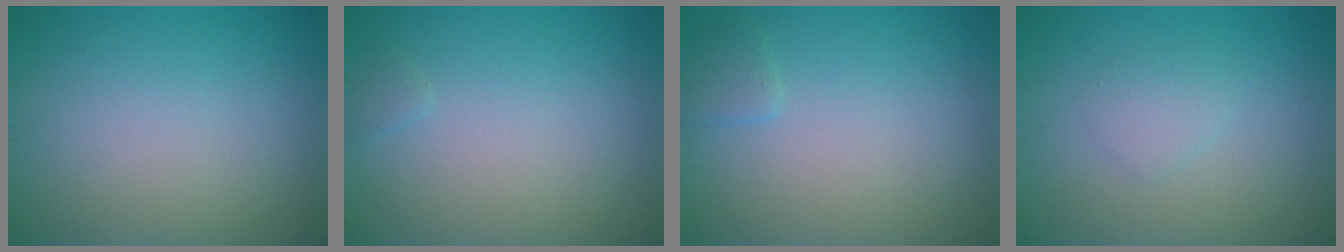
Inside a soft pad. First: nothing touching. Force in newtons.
{"total": 0.6, "press": 0.6, "slide": 0.1}
{"total": 1.0, "press": 1.0, "slide": 0.1}
{"total": 1.4, "press": 1.4, "slide": 0.1}